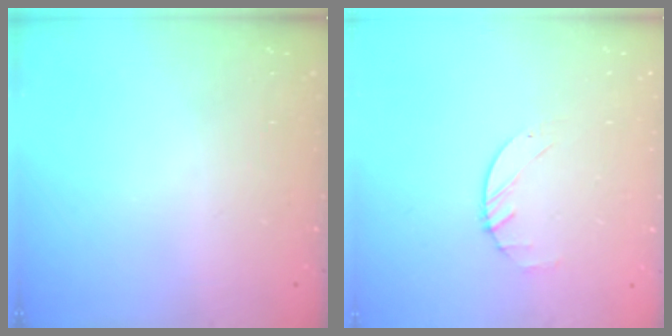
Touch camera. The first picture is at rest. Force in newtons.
{"total": 1.4, "press": 1.3, "slide": 0.2}